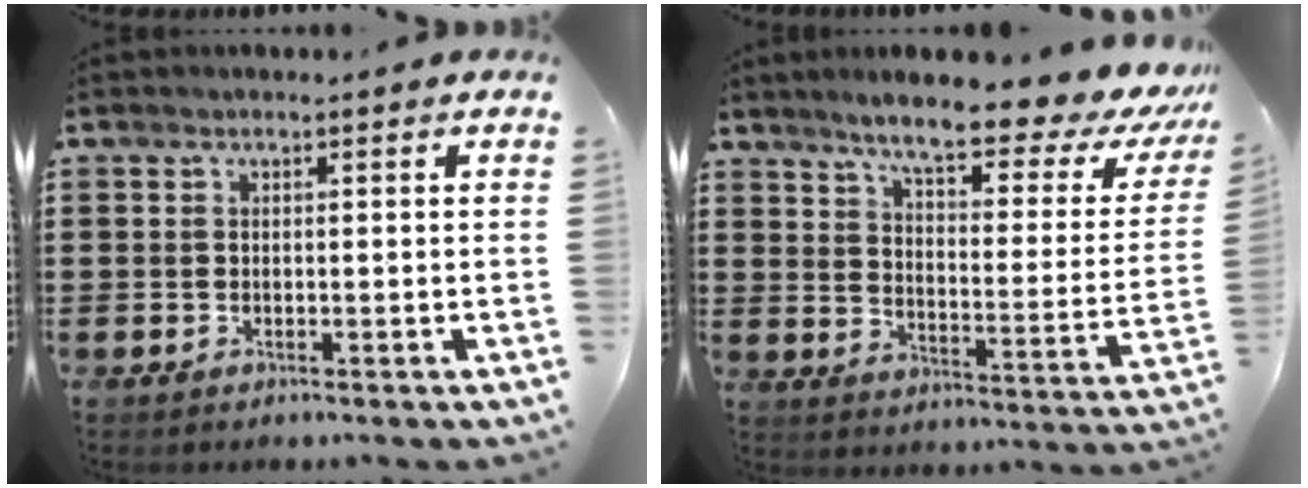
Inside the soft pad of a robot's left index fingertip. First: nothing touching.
{"total": 8.9, "force": [7.2, 0.3, 5.3], "torque": [-0.109, -0.049, 0.110]}